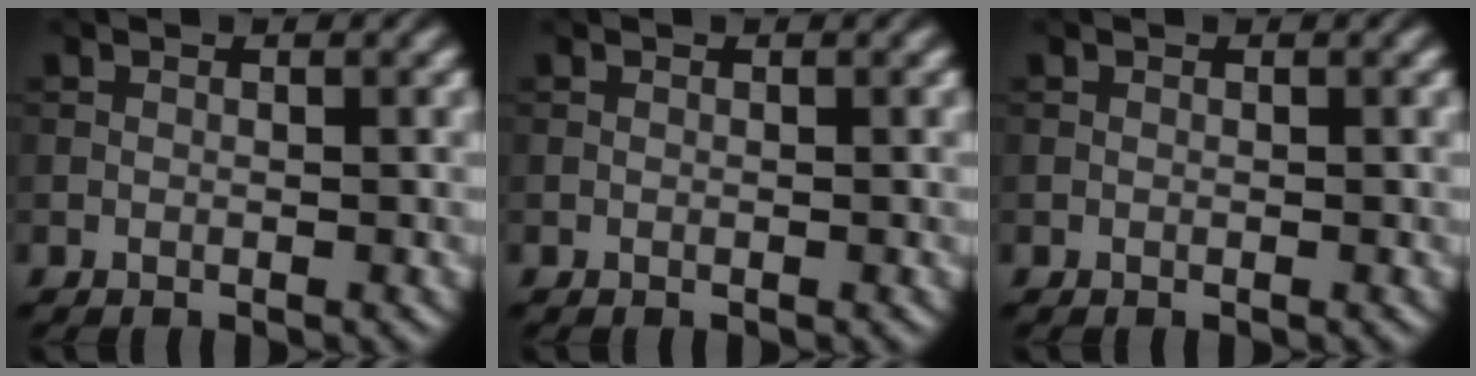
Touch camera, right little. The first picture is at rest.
{"total": 0.0}
{"total": 0.0}